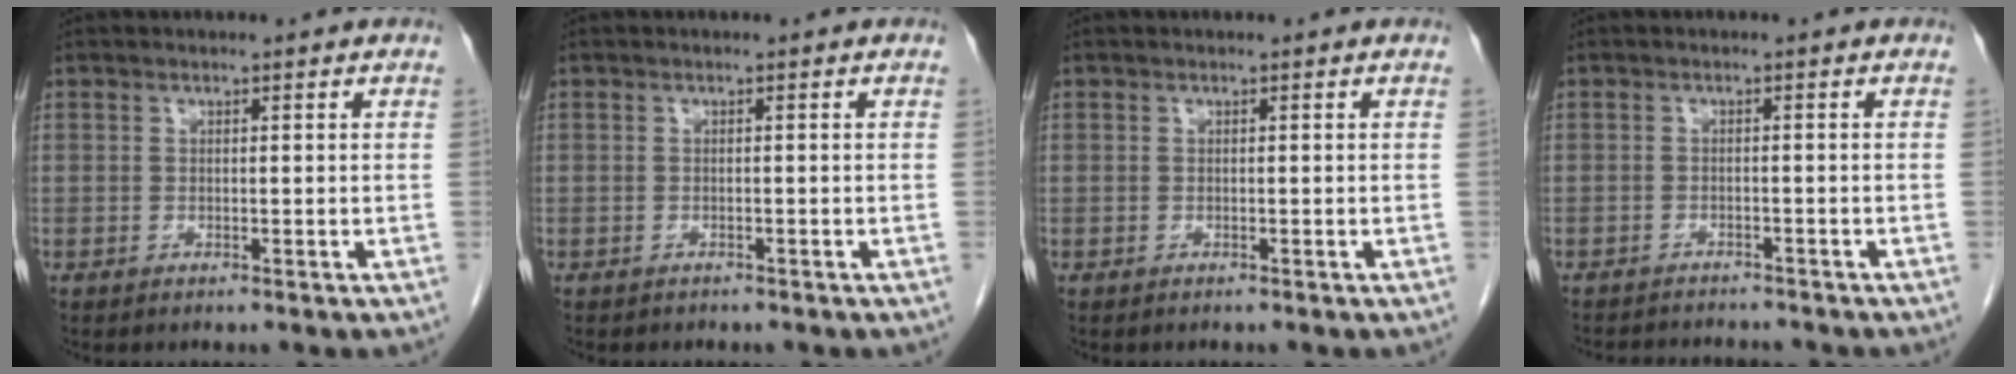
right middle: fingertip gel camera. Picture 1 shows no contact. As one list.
[{"total": 1.6, "force": [-1.4, 0.7, 0.4], "torque": [-0.016, -0.001, -0.014]}, {"total": 0.0}, {"total": 7.3, "force": [-6.9, 1.5, 1.8], "torque": [-0.029, -0.005, -0.091]}]